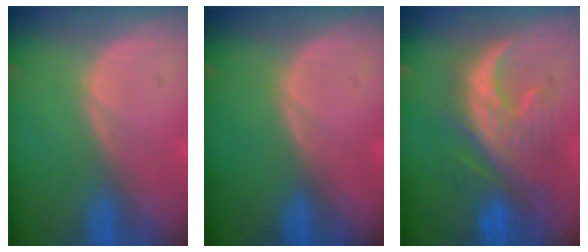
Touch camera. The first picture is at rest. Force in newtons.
{"total": 0.0}
{"total": 9.1, "press": 9.1, "slide": 0.5}